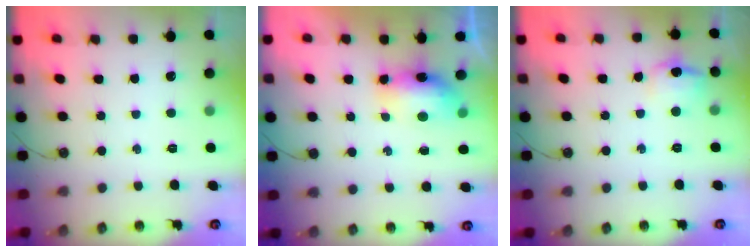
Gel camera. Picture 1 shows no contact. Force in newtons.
{"total": 7.4, "press": 7.4, "slide": 0.7}
{"total": 10.2, "press": 10.2, "slide": 0.9}